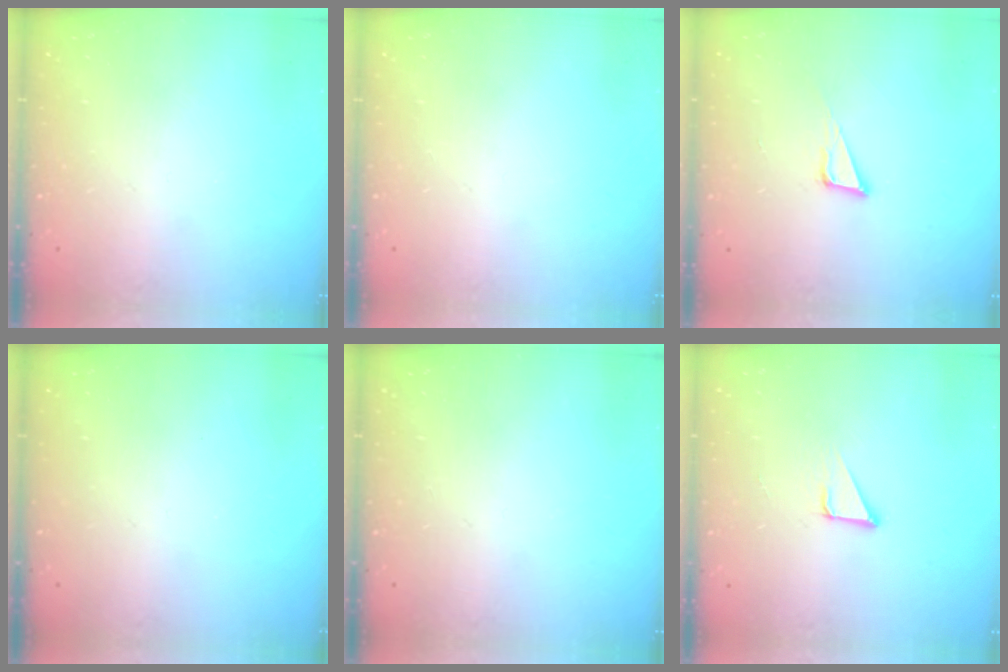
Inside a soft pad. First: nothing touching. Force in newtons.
{"total": 0.0}
{"total": 6.4, "press": 5.8, "slide": 2.6}
{"total": 0.0}
{"total": 0.0}
{"total": 3.2, "press": 3.2, "slide": 0.2}